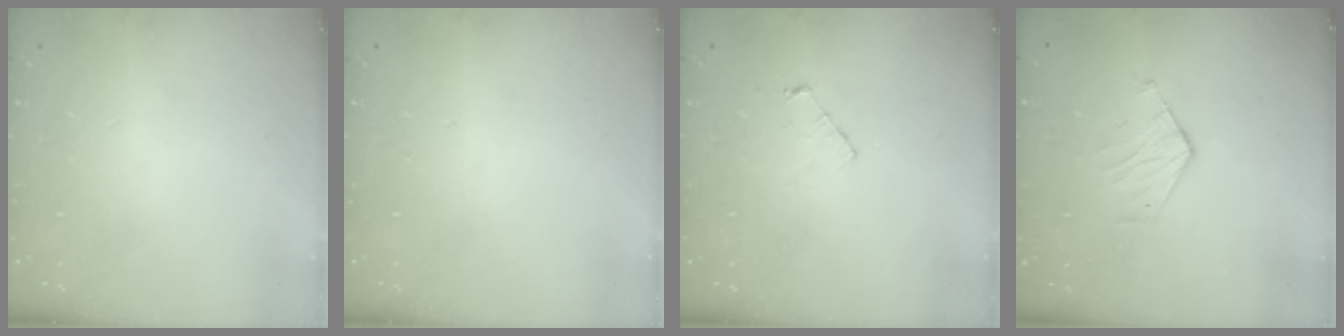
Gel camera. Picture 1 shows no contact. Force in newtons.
{"total": 0.0}
{"total": 3.4, "press": 3.3, "slide": 0.3}
{"total": 3.9, "press": 3.9, "slide": 0.3}